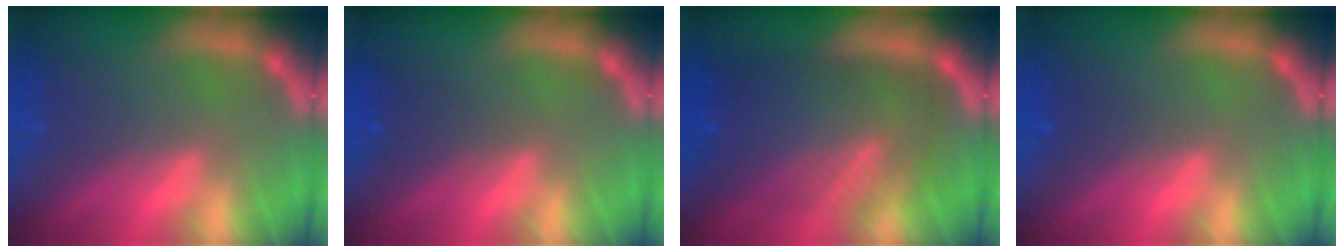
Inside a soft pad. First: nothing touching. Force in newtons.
{"total": 1.5}
{"total": 10.1}
{"total": 1.0}